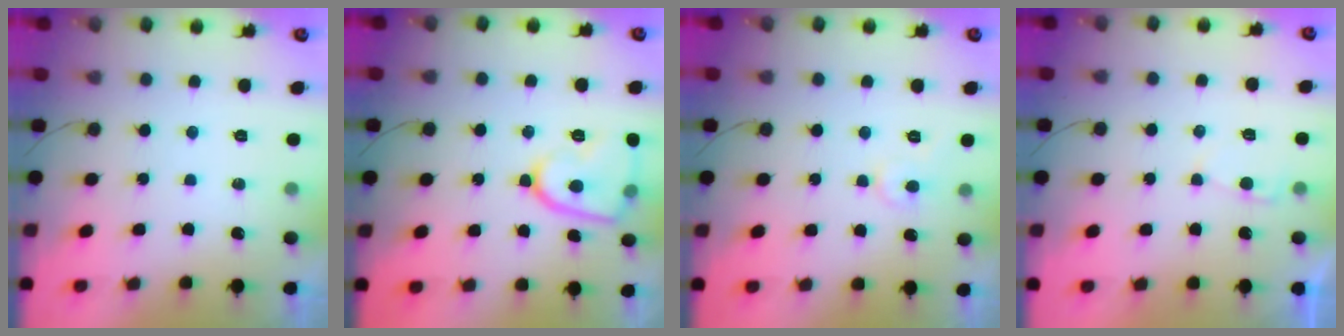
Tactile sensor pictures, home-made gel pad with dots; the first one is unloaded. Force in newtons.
{"total": 12.7, "press": 12.7, "slide": 0.7}
{"total": 4.8, "press": 4.7, "slide": 0.6}
{"total": 2.0, "press": 2.0, "slide": 0.3}